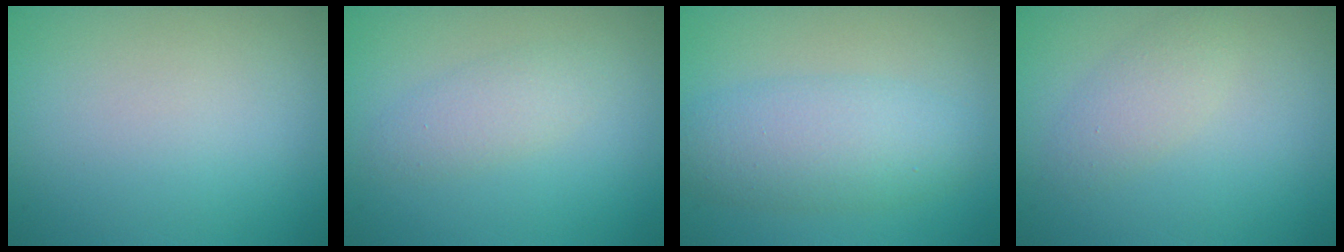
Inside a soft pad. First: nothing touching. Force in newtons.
{"total": 1.9, "press": 1.9, "slide": 0.1}
{"total": 4.8, "press": 4.8, "slide": 0.1}
{"total": 2.0, "press": 2.0, "slide": 0.1}